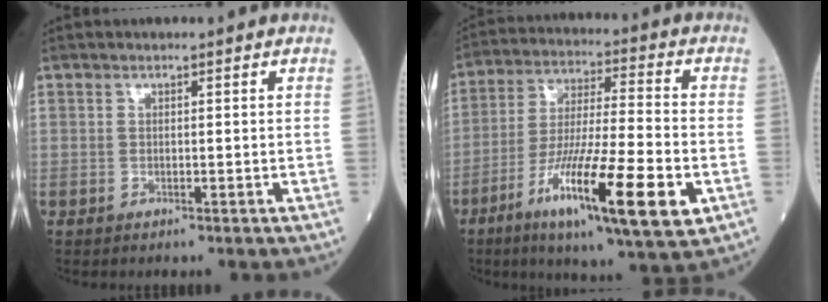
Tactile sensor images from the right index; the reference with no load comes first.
{"total": 18.7, "force": [-7.5, 1.7, 17.0], "torque": [-0.289, -0.033, -0.126]}